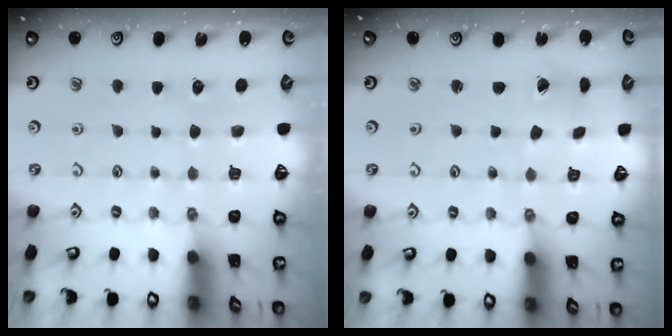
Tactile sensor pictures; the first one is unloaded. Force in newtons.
{"total": 1.5, "press": 1.5, "slide": 0.0}